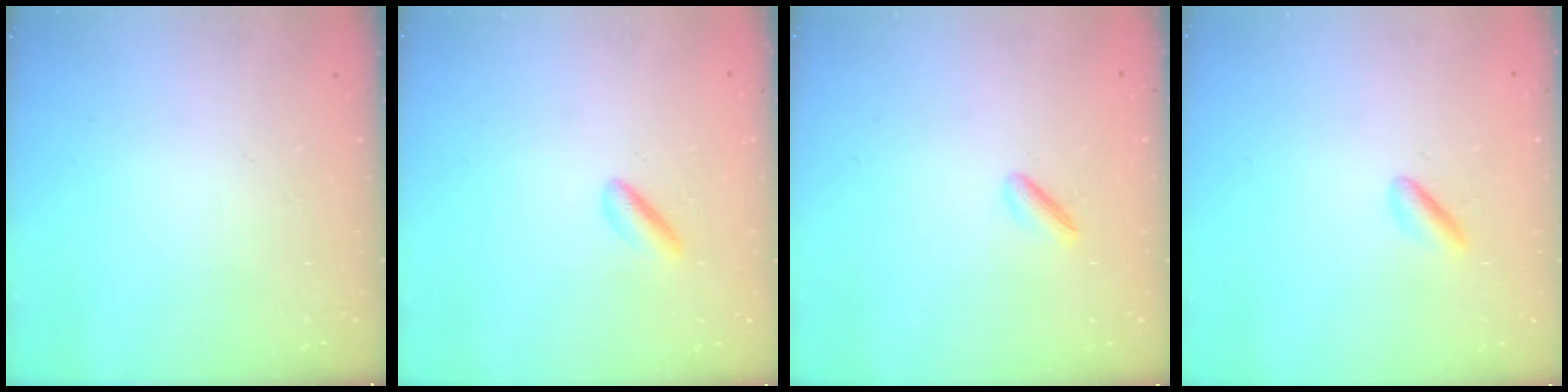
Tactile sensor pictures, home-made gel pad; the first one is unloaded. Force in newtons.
{"total": 2.6, "press": 2.4, "slide": 0.9}
{"total": 3.0, "press": 2.8, "slide": 0.9}
{"total": 2.1, "press": 1.9, "slide": 1.0}